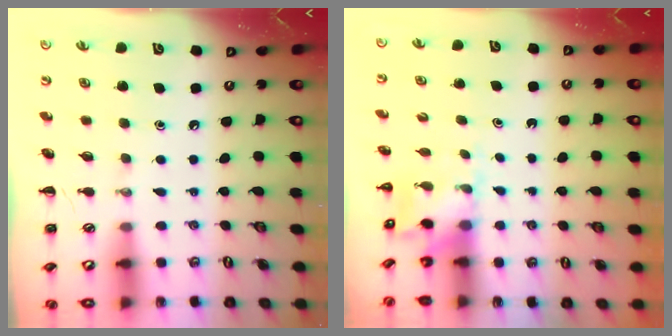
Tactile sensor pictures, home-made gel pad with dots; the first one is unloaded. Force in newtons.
{"total": 2.3, "press": 2.3, "slide": 0.6}